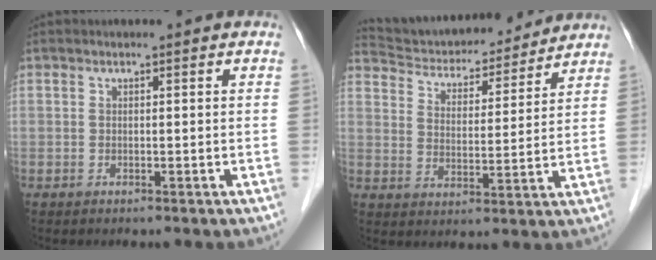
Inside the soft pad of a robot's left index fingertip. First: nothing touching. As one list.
[{"total": 16.4, "force": [15.6, 3.5, 3.8], "torque": [-0.061, 0.010, 0.235]}]